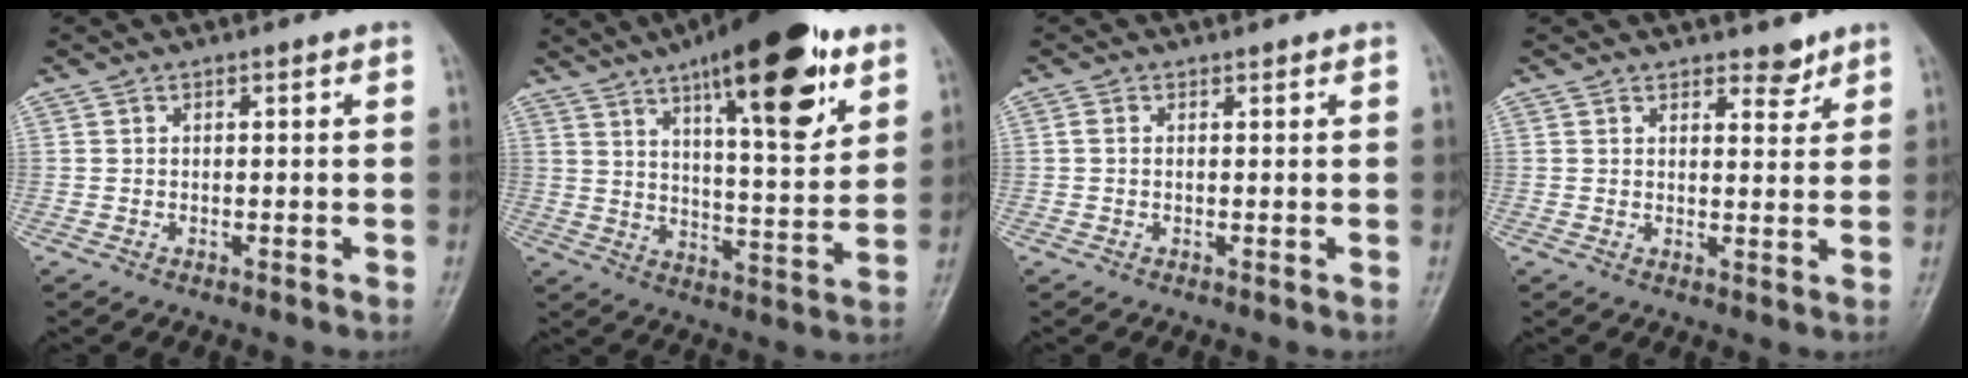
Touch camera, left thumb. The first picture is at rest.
{"total": 22.1, "force": [12.2, 6.5, 17.2], "torque": [-0.233, -0.041, 0.187]}
{"total": 0.8, "force": [0.2, 0.5, 0.6], "torque": [-0.016, 0.001, 0.003]}
{"total": 3.4, "force": [2.7, 1.5, 1.5], "torque": [-0.003, -0.018, 0.039]}